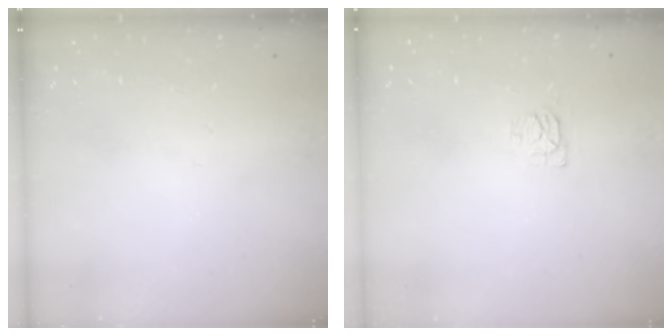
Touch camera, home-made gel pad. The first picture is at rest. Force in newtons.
{"total": 4.9, "press": 4.8, "slide": 0.6}